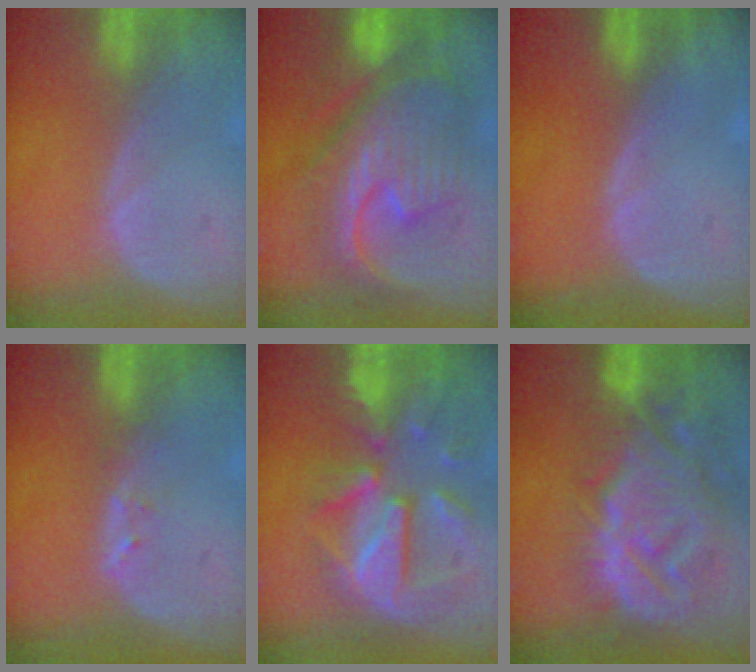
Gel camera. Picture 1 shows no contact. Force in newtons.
{"total": 11.8, "press": 11.7, "slide": 1.2}
{"total": 0.0}
{"total": 1.2, "press": 1.1, "slide": 0.2}
{"total": 11.9, "press": 10.4, "slide": 5.7}
{"total": 14.3, "press": 12.2, "slide": 7.5}